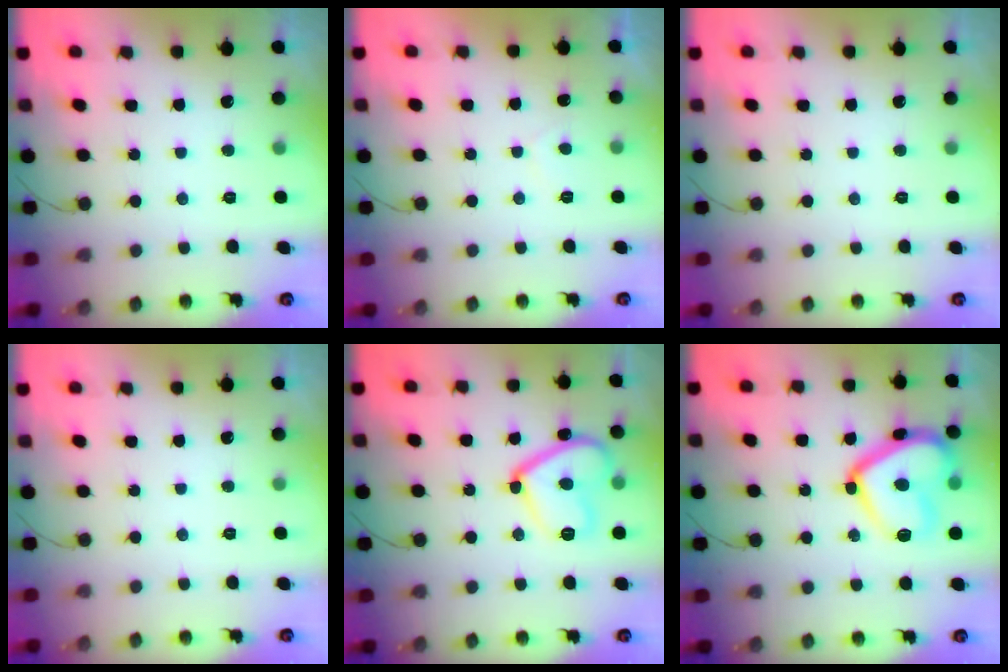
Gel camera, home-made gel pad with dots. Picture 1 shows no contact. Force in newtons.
{"total": 0.9, "press": 0.7, "slide": 0.6}
{"total": 0.0}
{"total": 0.0}
{"total": 14.7, "press": 14.6, "slide": 1.2}
{"total": 18.2, "press": 18.2, "slide": 1.3}